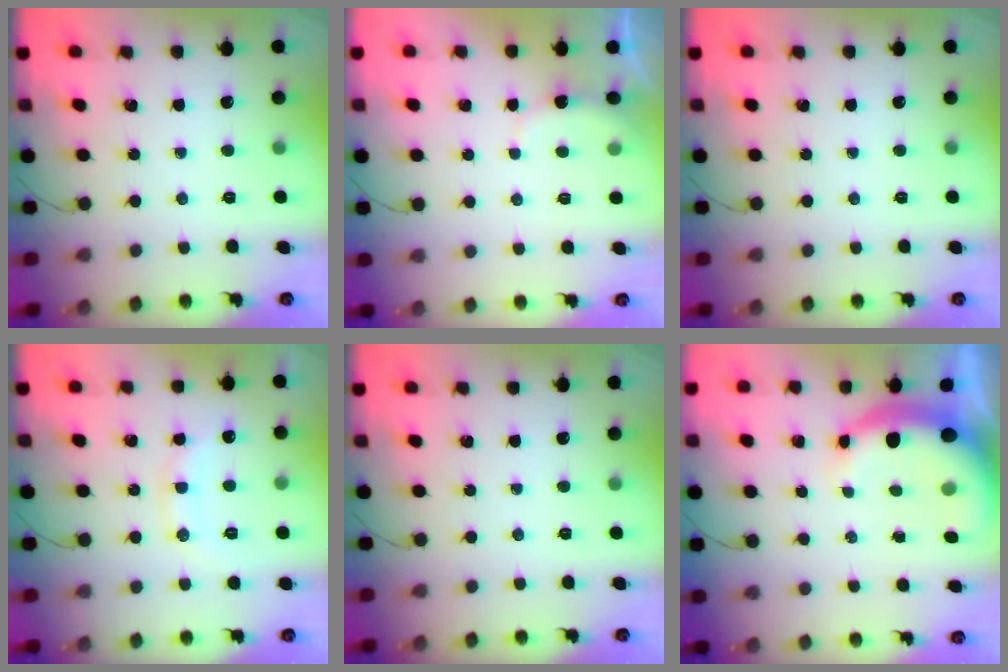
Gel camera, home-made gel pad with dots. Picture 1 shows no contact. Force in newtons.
{"total": 4.8, "press": 4.7, "slide": 0.6}
{"total": 0.0}
{"total": 10.2, "press": 10.2, "slide": 0.6}
{"total": 0.0}
{"total": 6.3, "press": 6.2, "slide": 1.3}